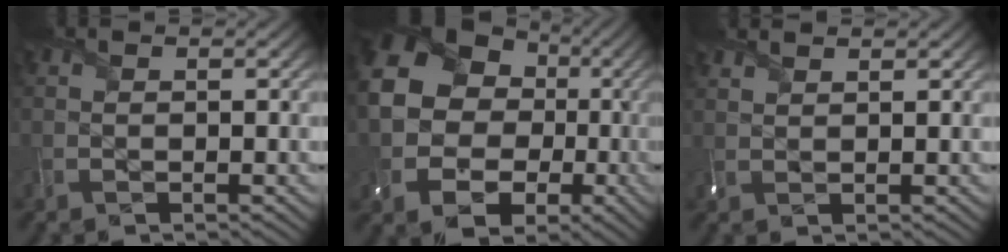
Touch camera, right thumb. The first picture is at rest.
{"total": 19.0, "force": [0.1, 16.6, 9.2], "torque": [-0.222, -0.014, -0.021]}
{"total": 2.0, "force": [1.8, 0.4, 0.8], "torque": [-0.024, 0.004, 0.037]}